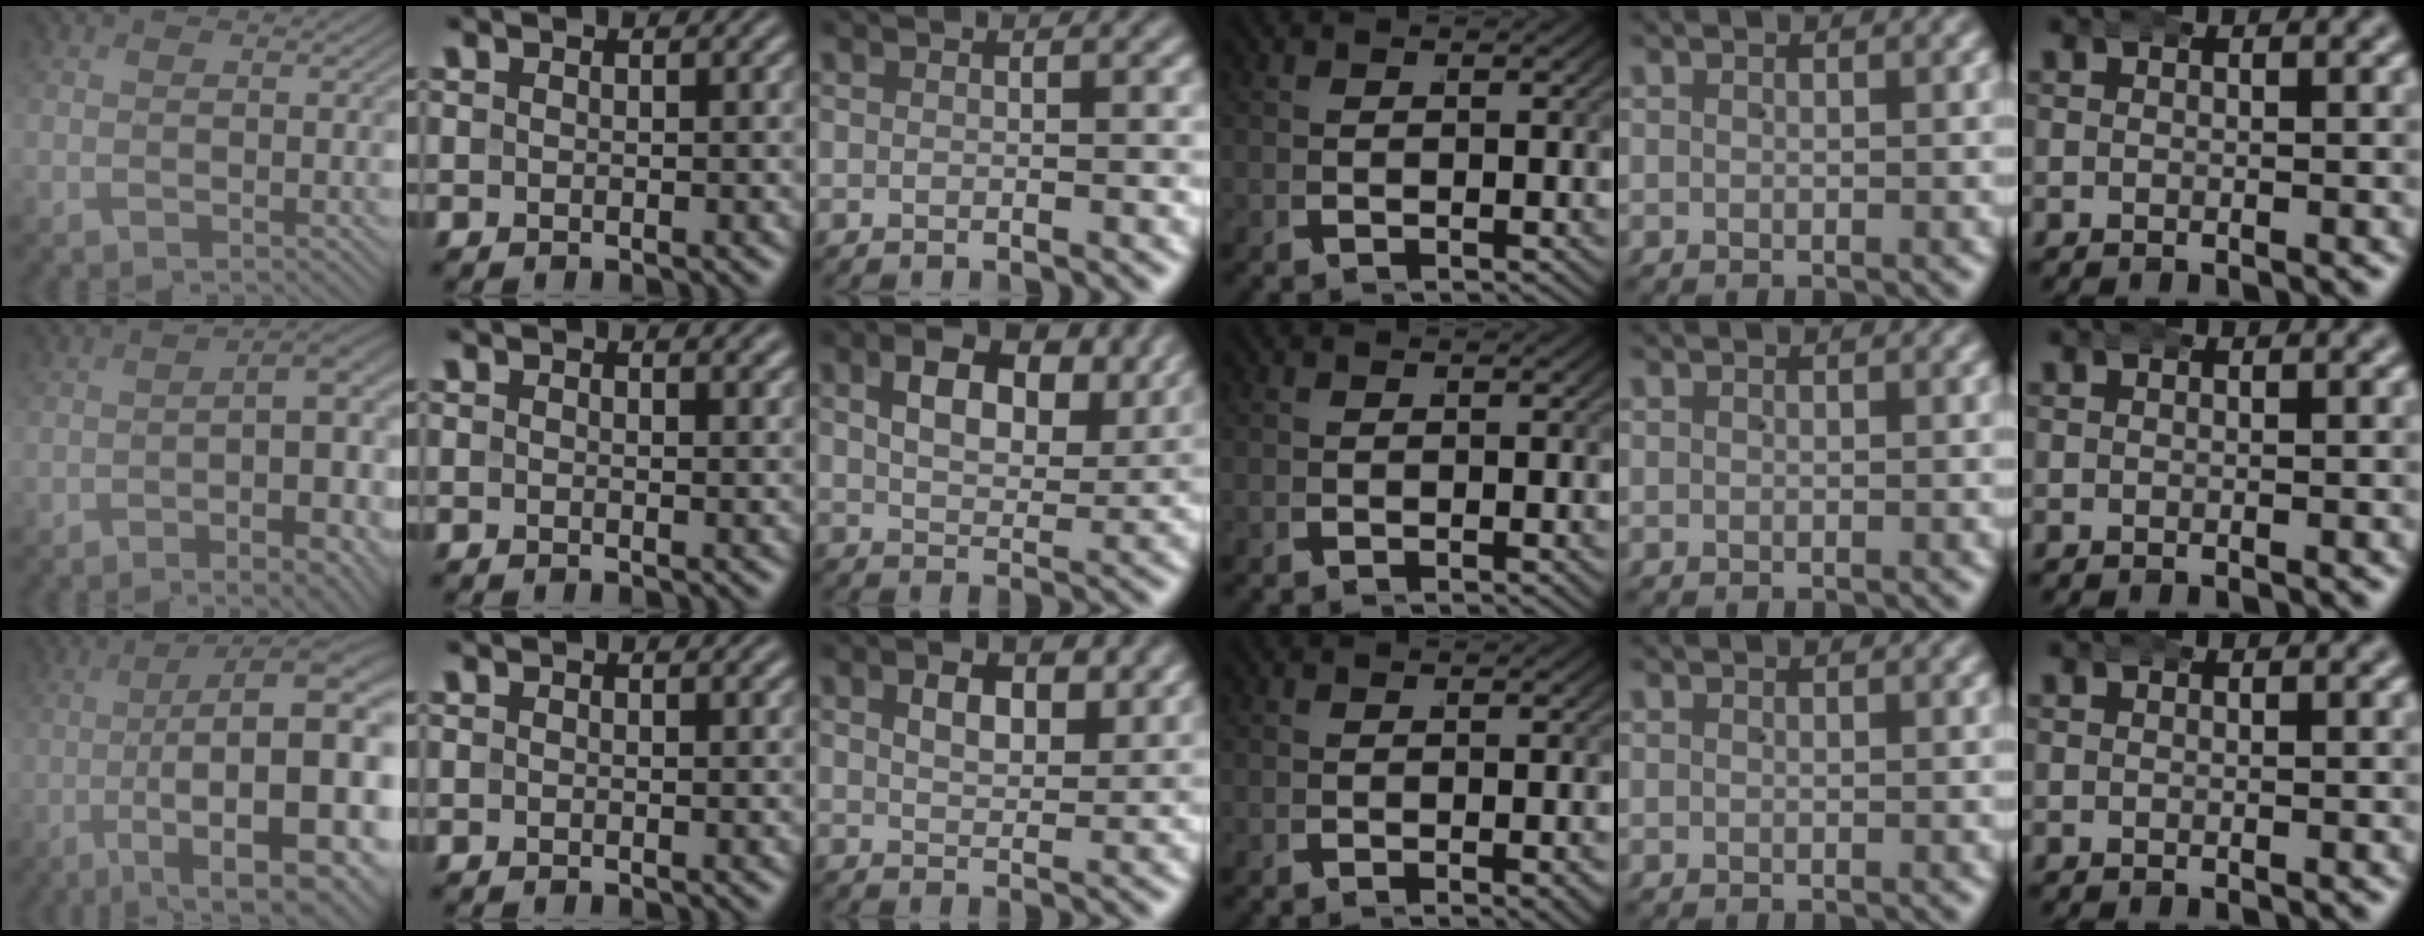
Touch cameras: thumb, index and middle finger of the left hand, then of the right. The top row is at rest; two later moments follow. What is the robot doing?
{"motion": "wrap", "object": "arm wrap"}